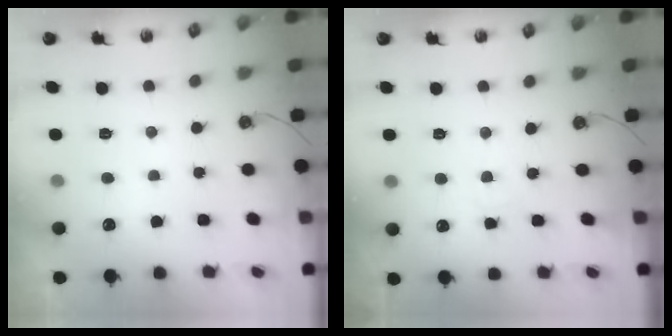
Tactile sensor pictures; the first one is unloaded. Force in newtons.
{"total": 2.3, "press": 2.3, "slide": 0.4}